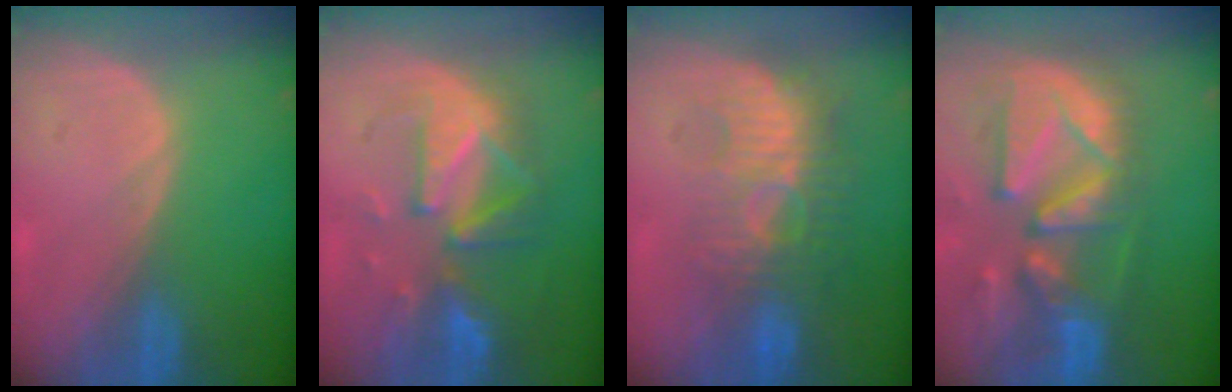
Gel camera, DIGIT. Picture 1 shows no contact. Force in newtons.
{"total": 10.0, "press": 8.9, "slide": 4.5}
{"total": 9.1, "press": 8.7, "slide": 2.7}
{"total": 13.3, "press": 11.5, "slide": 6.7}